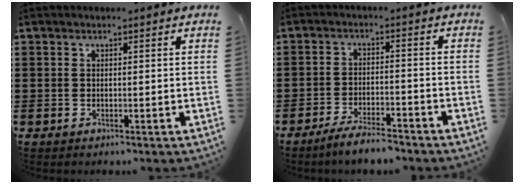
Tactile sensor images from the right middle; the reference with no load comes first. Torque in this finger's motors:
{"motor_torque": [1.65, -0.47, 0.09, 0.08]}